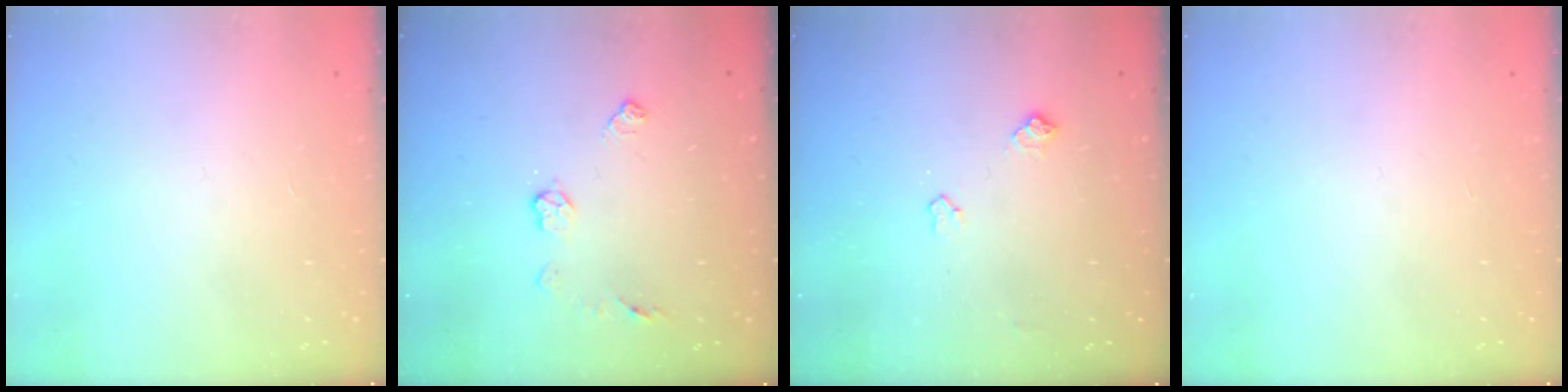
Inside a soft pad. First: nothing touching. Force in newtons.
{"total": 6.3, "press": 6.3, "slide": 0.3}
{"total": 6.2, "press": 6.1, "slide": 0.6}
{"total": 0.0}